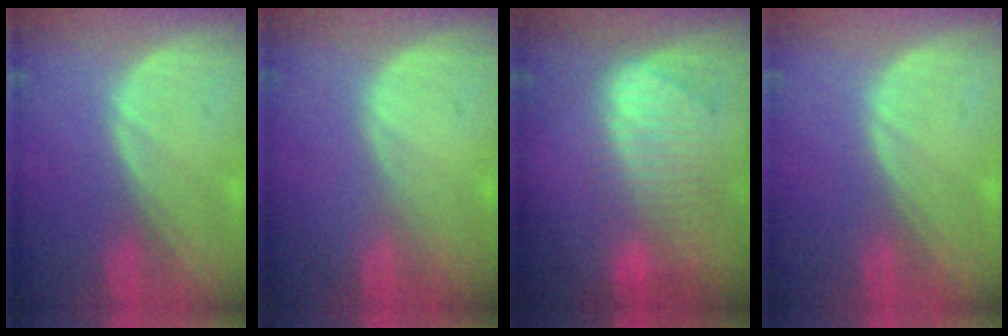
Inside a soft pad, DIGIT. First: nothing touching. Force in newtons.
{"total": 0.0}
{"total": 9.3, "press": 8.2, "slide": 4.4}
{"total": 0.0}